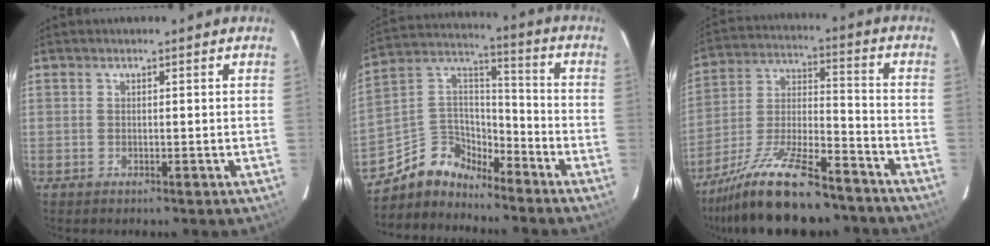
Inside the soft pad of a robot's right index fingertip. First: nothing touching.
{"total": 9.6, "force": [-7.9, 5.1, 1.9], "torque": [-0.063, 0.055, -0.167]}
{"total": 18.8, "force": [-14.8, 4.9, 10.5], "torque": [-0.207, -0.015, -0.243]}